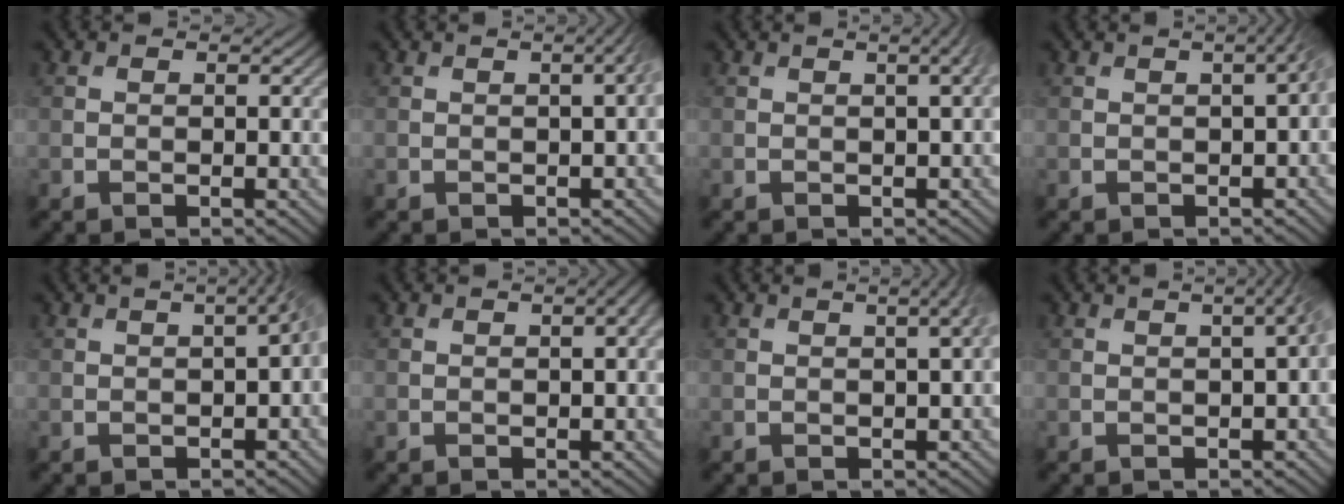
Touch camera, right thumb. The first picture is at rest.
{"total": 2.2, "force": [0.1, 0.5, 2.2], "torque": [-0.020, 0.013, 0.003]}
{"total": 3.0, "force": [0.8, 0.9, 2.7], "torque": [-0.024, 0.021, -0.003]}
{"total": 3.1, "force": [0.2, 0.9, 3.0], "torque": [-0.032, 0.011, 0.005]}
{"total": 3.7, "force": [0.0, 1.0, 3.5], "torque": [-0.034, 0.009, 0.005]}
{"total": 1.8, "force": [0.3, 0.4, 1.7], "torque": [-0.020, 0.006, 0.006]}
{"total": 3.5, "force": [0.8, 0.9, 3.2], "torque": [-0.032, 0.024, -0.002]}
{"total": 3.6, "force": [0.3, 1.0, 3.4], "torque": [-0.031, 0.016, 0.002]}